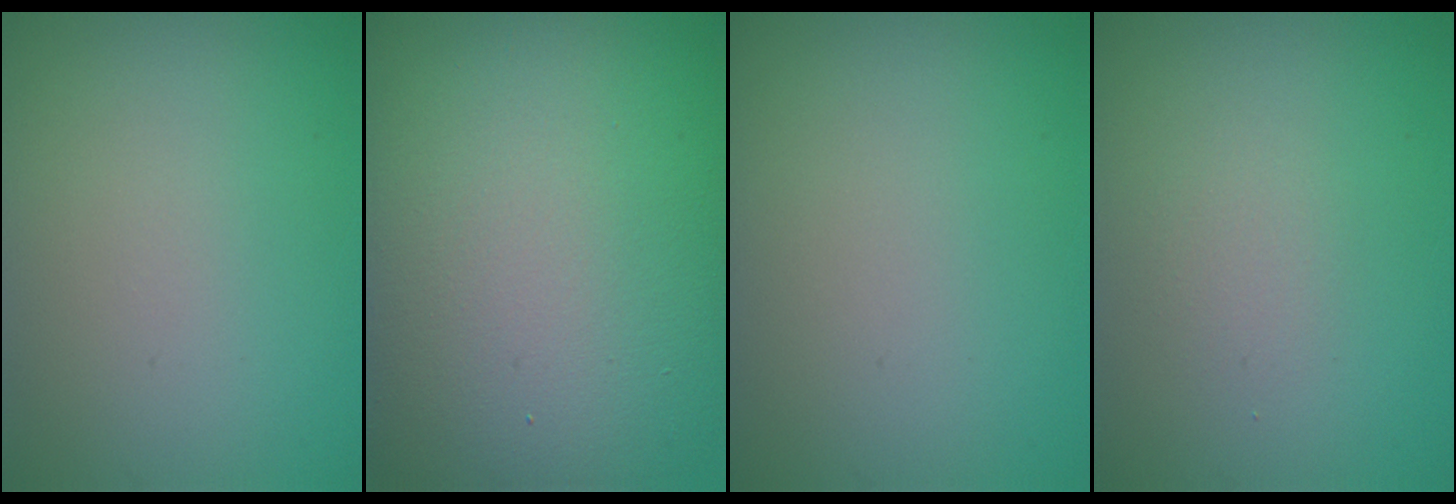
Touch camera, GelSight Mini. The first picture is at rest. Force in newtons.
{"total": 20.3, "press": 20.3, "slide": 1.1}
{"total": 0.0}
{"total": 1.2, "press": 1.2, "slide": 0.0}